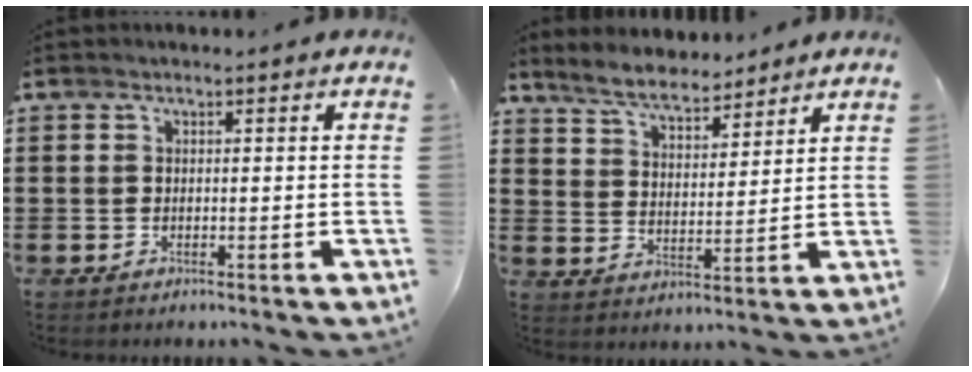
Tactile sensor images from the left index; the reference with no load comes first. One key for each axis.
{"total": 5.8, "fx": 5.5, "fy": 1.1, "fz": 1.6, "tx": -0.054, "ty": -0.014, "tz": 0.101}